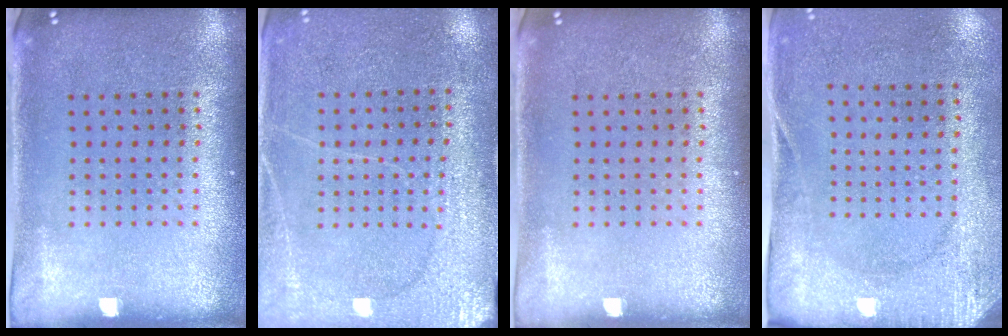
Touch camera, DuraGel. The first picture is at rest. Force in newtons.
{"total": 2.8, "press": 2.7, "slide": 0.7}
{"total": 0.0}
{"total": 2.8, "press": 2.1, "slide": 1.8}